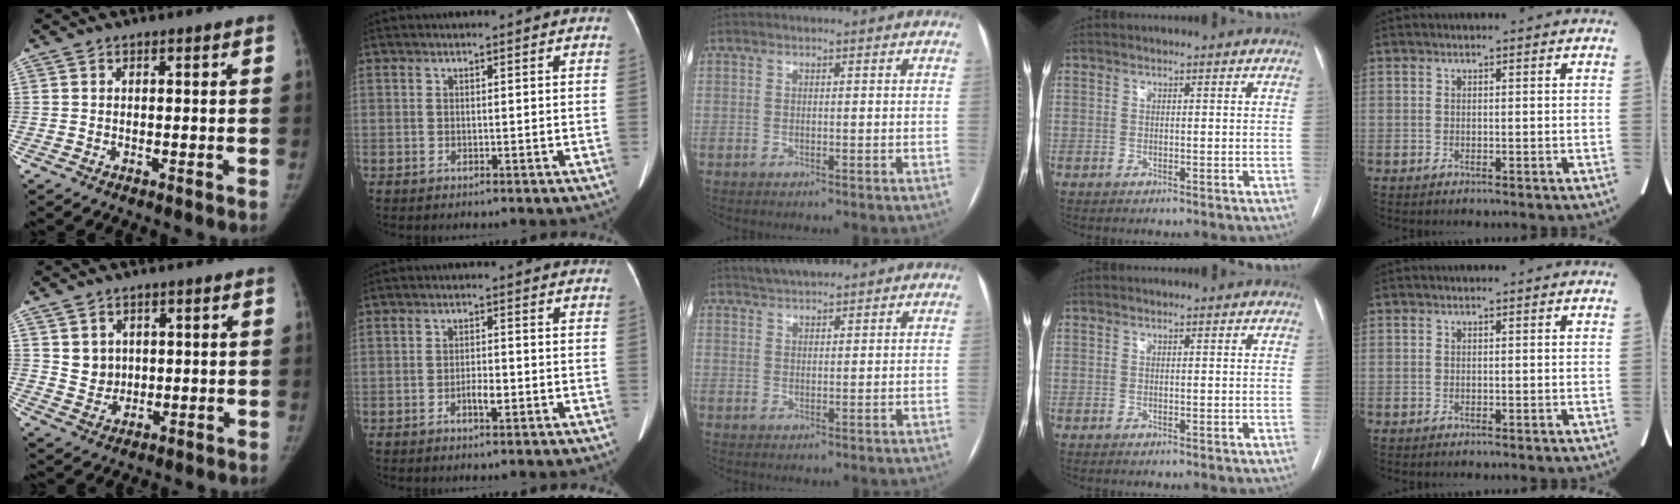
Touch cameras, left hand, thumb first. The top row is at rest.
{"thumb": {"total": 4.6, "force": [1.4, 4.1, 1.4], "torque": [-0.003, -0.011, 0.036]}, "index": {"total": 2.2, "force": [-0.9, 0.7, 1.9], "torque": [-0.032, 0.002, -0.014]}, "middle": {"total": 4.2, "force": [3.8, 0.7, 1.6], "torque": [-0.033, 0.020, 0.067]}}